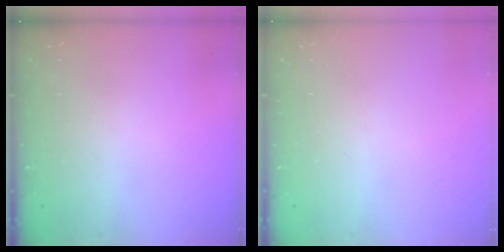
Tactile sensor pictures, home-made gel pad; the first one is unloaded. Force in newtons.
{"total": 0.0}